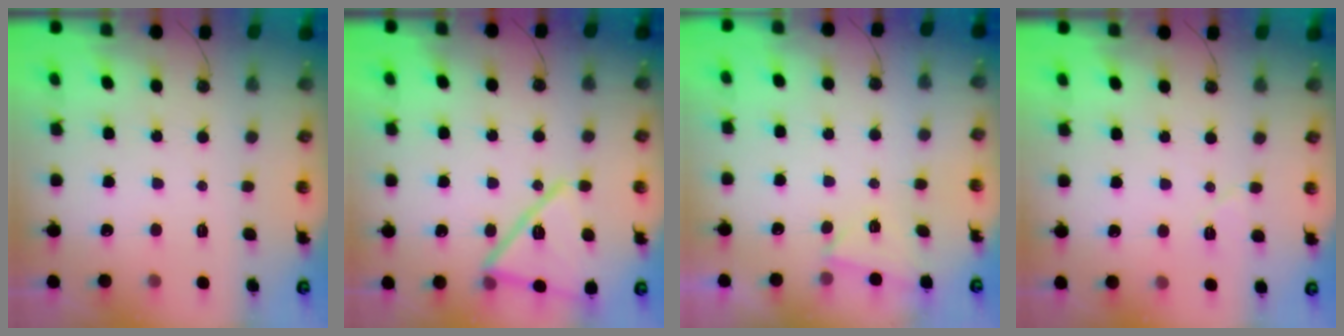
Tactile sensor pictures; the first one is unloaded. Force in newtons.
{"total": 18.8, "press": 15.6, "slide": 10.5}
{"total": 2.5, "press": 1.9, "slide": 1.7}
{"total": 4.8, "press": 4.4, "slide": 2.1}